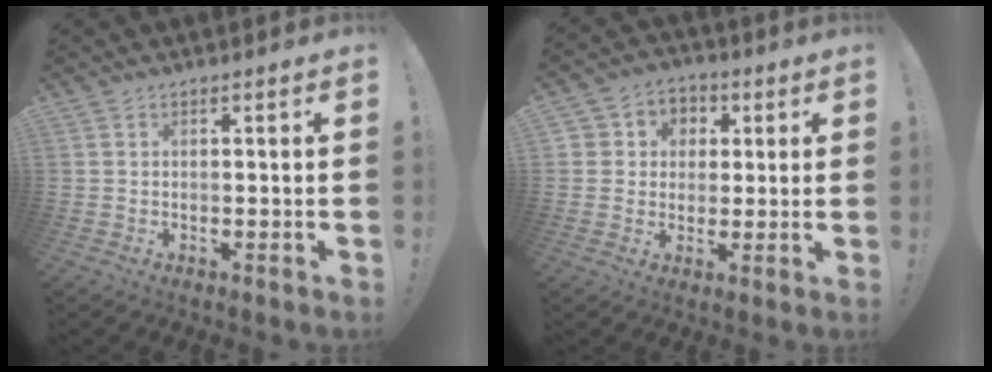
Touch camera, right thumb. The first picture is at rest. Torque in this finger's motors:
{"motor_torque": [0.00, 0.01, 0.18, 0.22, 0.00]}